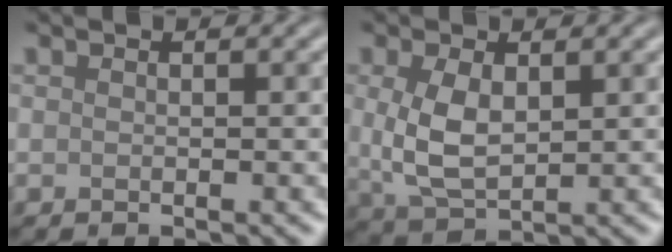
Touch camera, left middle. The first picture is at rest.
{"total": 4.5, "force": [0.6, 2.5, 3.7], "torque": [-0.088, -0.001, 0.019]}